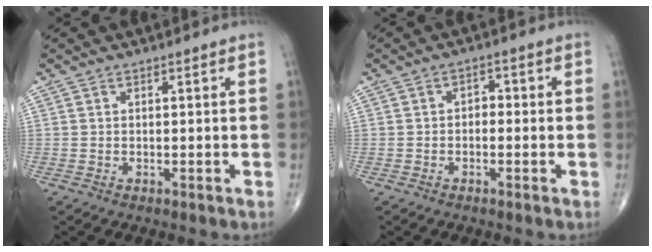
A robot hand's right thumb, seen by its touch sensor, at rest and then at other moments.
{"total": 2.1, "force": [-0.3, 1.5, 1.5], "torque": [-0.007, 0.012, -0.014]}